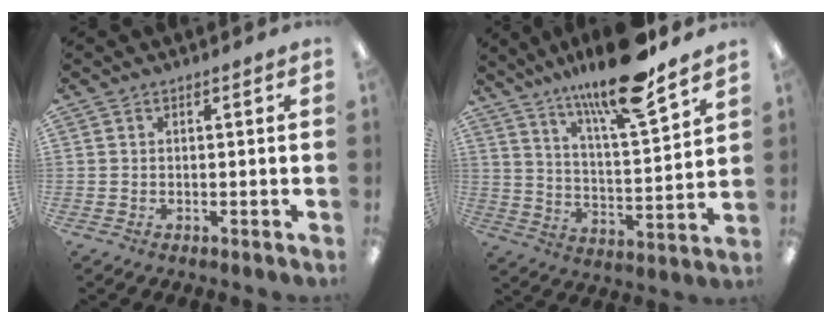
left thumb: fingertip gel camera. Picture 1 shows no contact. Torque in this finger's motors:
{"motor_torque": [1.56, 0.37, 1.45, -1.32, 0.25]}